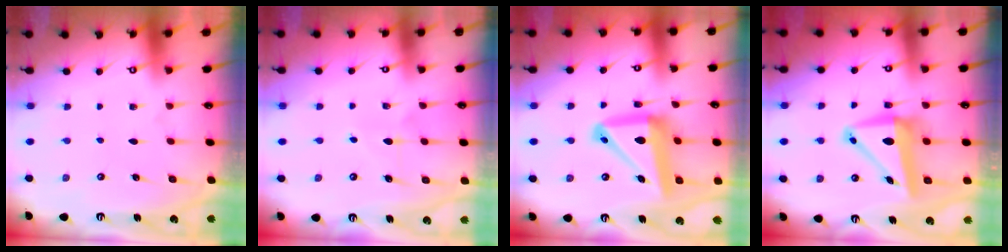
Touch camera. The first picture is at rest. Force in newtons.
{"total": 5.5, "press": 5.4, "slide": 0.8}
{"total": 15.9, "press": 15.7, "slide": 2.3}
{"total": 8.9, "press": 8.7, "slide": 1.6}